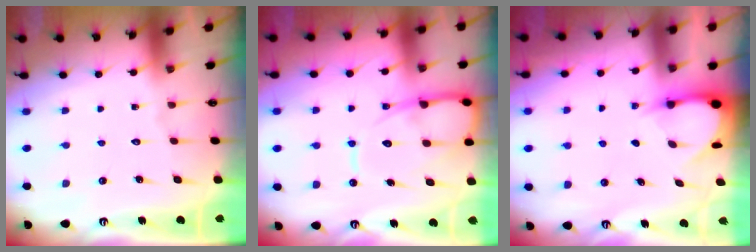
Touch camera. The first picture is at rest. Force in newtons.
{"total": 11.4, "press": 11.3, "slide": 1.1}
{"total": 3.3, "press": 3.3, "slide": 0.4}